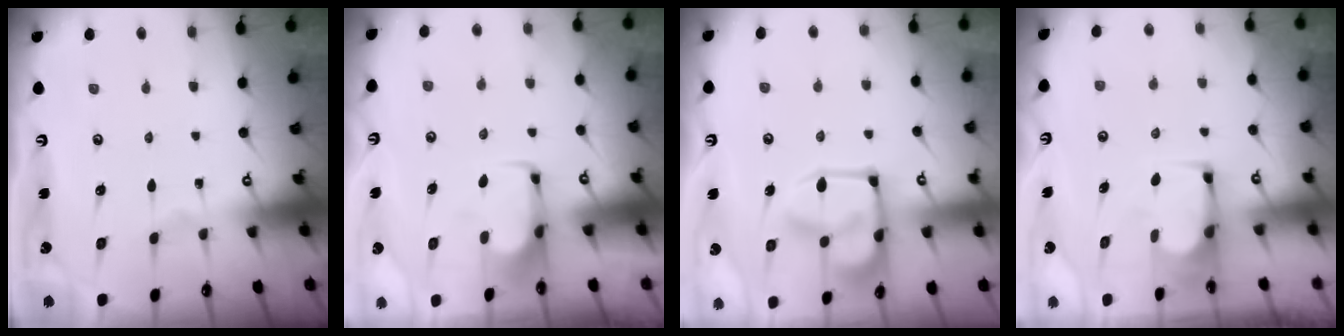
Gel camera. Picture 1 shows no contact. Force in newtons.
{"total": 2.0, "press": 1.9, "slide": 0.4}
{"total": 12.1, "press": 12.0, "slide": 1.4}
{"total": 2.1, "press": 2.1, "slide": 0.1}